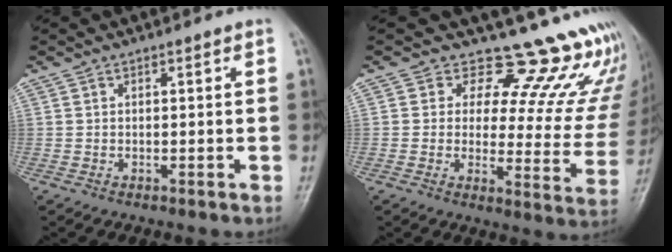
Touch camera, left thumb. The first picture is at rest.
{"total": 18.4, "force": [15.5, 6.9, 7.3], "torque": [-0.032, -0.126, 0.162]}